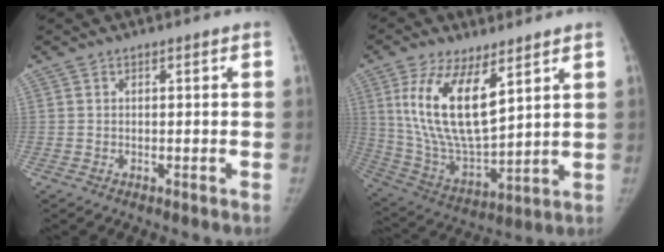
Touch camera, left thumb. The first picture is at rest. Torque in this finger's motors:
{"motor_torque": [0.29, 0.37, 1.93, -0.84, 0.39]}